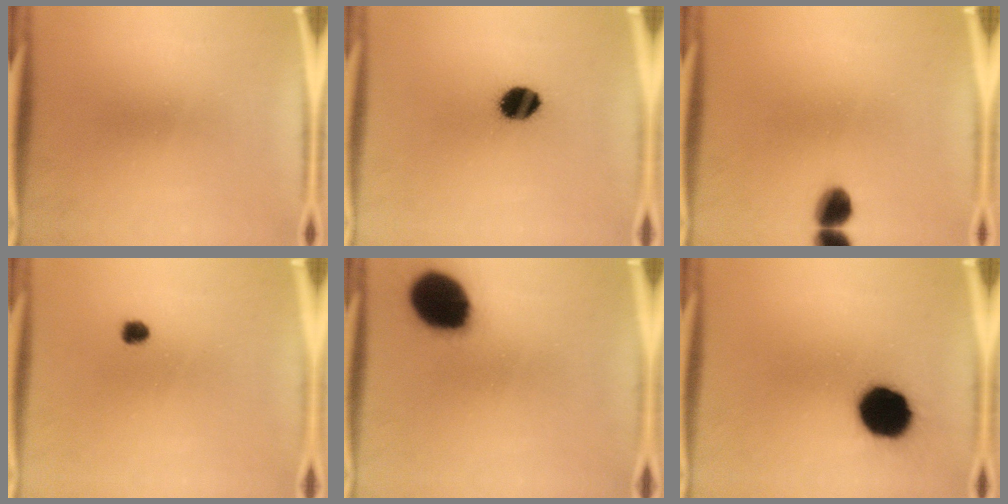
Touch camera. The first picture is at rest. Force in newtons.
{"total": 8.6}
{"total": 4.7}
{"total": 2.0}
{"total": 18.8}
{"total": 14.6}